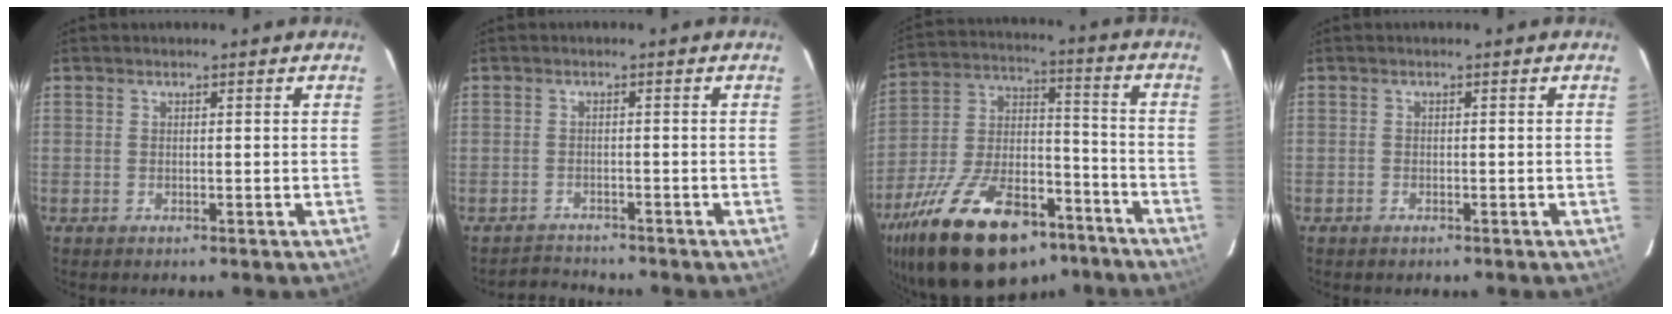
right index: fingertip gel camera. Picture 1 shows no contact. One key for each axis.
{"total": 2.8, "fx": -2.5, "fy": 1.0, "fz": -0.7, "tx": 0.002, "ty": 0.012, "tz": -0.049}
{"total": 28.4, "fx": -18.6, "fy": 13.0, "fz": 17.1, "tx": -0.328, "ty": 0.000, "tz": -0.289}
{"total": 0.7, "fx": -0.6, "fy": 0.4, "fz": 0.1, "tx": -0.004, "ty": 0.002, "tz": -0.009}